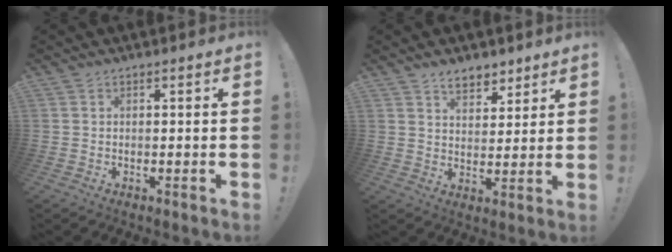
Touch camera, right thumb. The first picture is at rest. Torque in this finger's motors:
{"motor_torque": [-0.04, 1.61, 0.13, 0.09, 0.00]}